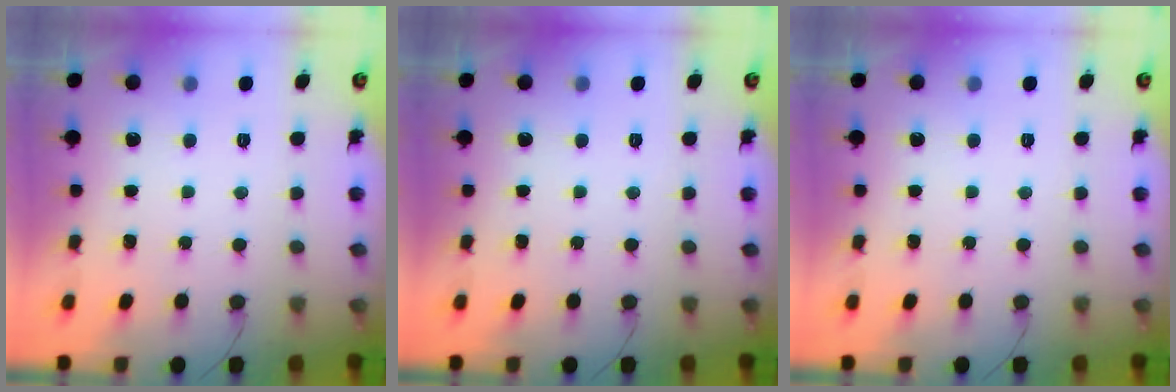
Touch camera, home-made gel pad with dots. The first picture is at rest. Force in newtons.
{"total": 0.0}
{"total": 0.0}